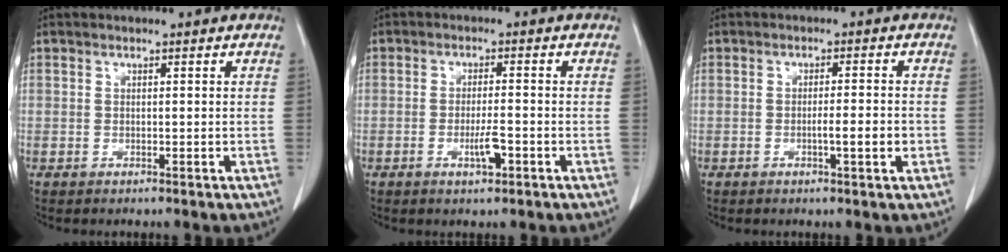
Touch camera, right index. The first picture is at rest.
{"total": 4.0, "force": [-1.6, 1.0, 3.5], "torque": [-0.066, 0.000, -0.025]}
{"total": 4.1, "force": [-1.0, 0.7, 3.9], "torque": [-0.067, 0.000, -0.011]}